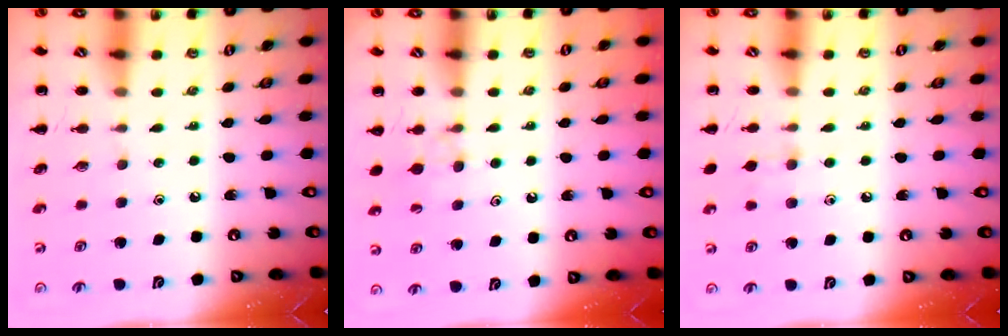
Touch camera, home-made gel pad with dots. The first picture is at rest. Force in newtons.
{"total": 6.2, "press": 5.8, "slide": 2.2}
{"total": 5.9, "press": 5.5, "slide": 2.0}